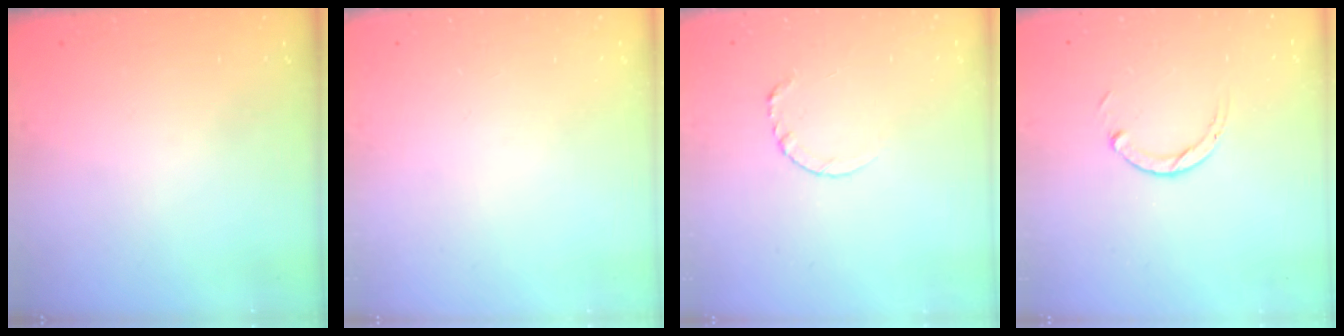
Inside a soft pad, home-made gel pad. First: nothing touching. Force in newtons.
{"total": 0.0}
{"total": 3.9, "press": 3.9, "slide": 0.3}
{"total": 2.9, "press": 2.9, "slide": 0.4}